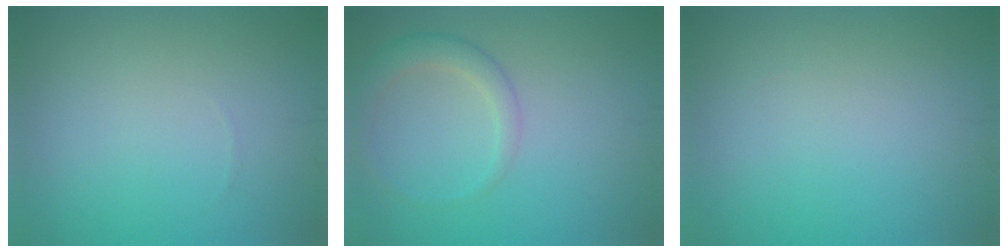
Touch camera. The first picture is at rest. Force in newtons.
{"total": 2.5, "press": 2.5, "slide": 0.1}
{"total": 0.0}